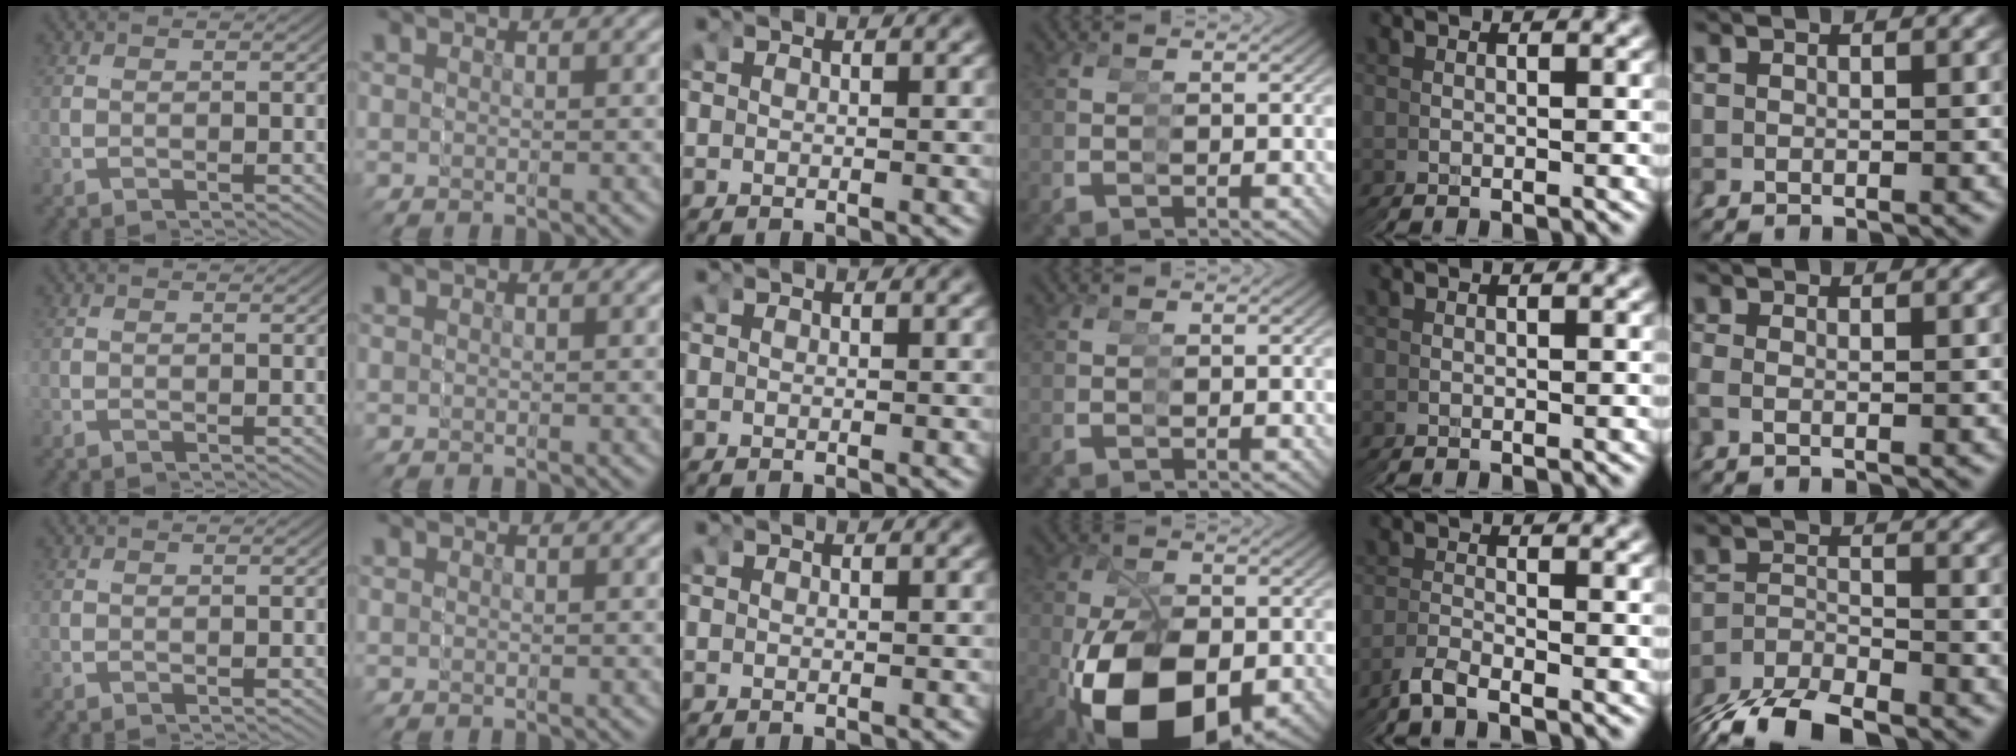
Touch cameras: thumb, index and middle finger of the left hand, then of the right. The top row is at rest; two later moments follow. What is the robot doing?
{"motion": "grasp_and_lifting", "object": "markers"}